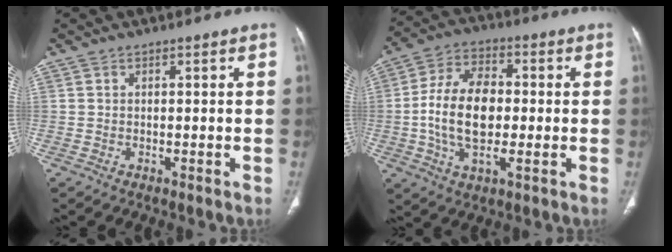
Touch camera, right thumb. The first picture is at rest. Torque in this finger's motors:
{"motor_torque": [-0.18, 1.12, 1.75, -0.26, 0.50]}